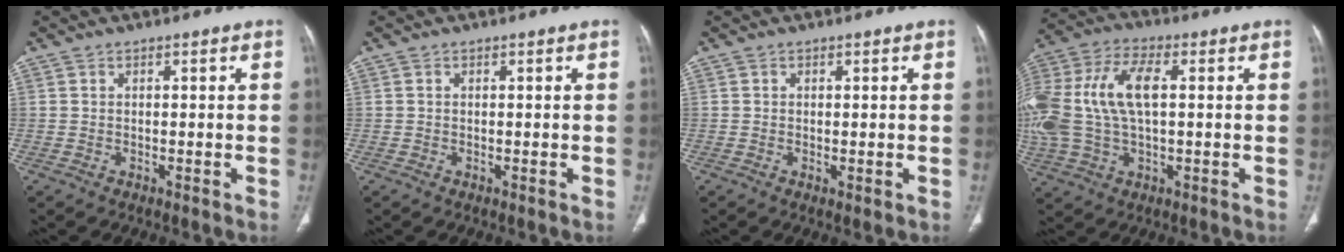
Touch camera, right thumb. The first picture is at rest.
{"total": 0.0}
{"total": 0.9, "force": [-0.2, 0.3, 0.8], "torque": [-0.018, -0.005, 0.000]}
{"total": 19.2, "force": [2.0, 10.1, 16.2], "torque": [-0.373, 0.024, 0.036]}